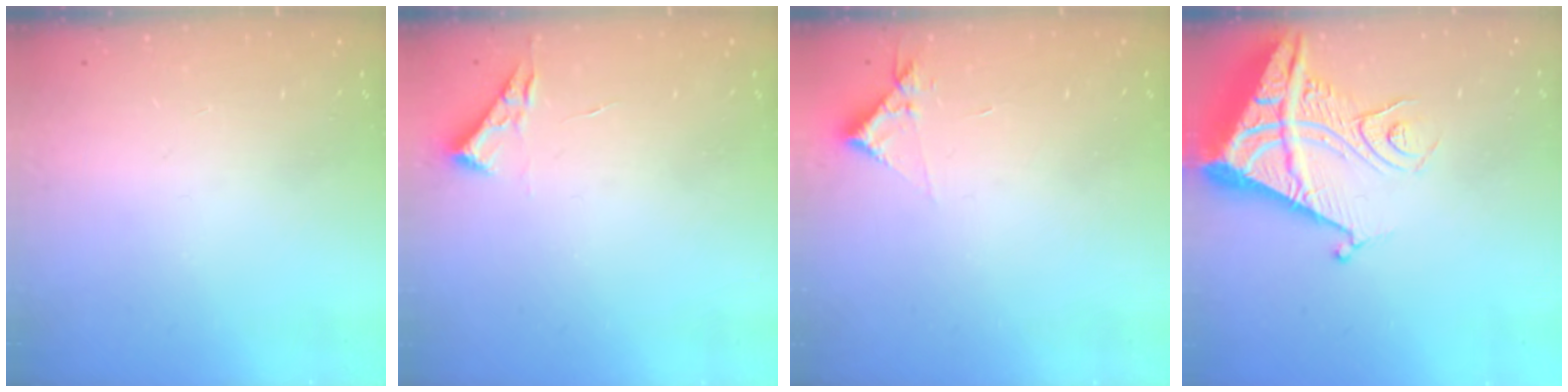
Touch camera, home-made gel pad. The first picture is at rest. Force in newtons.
{"total": 3.1, "press": 3.0, "slide": 0.4}
{"total": 3.9, "press": 3.9, "slide": 0.5}
{"total": 11.4, "press": 11.3, "slide": 1.3}